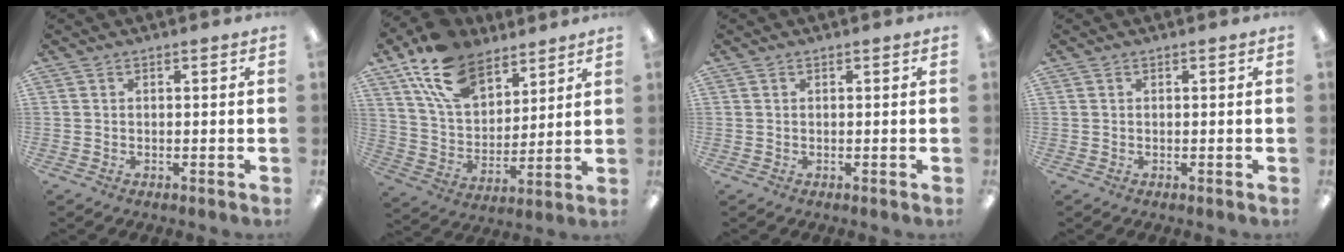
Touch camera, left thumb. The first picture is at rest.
{"total": 16.5, "force": [11.1, 9.3, 7.9], "torque": [-0.159, -0.043, 0.210]}
{"total": 0.0}
{"total": 0.0}